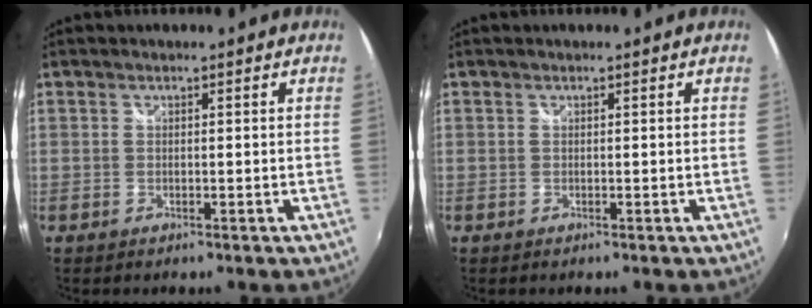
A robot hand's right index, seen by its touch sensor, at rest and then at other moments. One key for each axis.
{"total": 0.0}